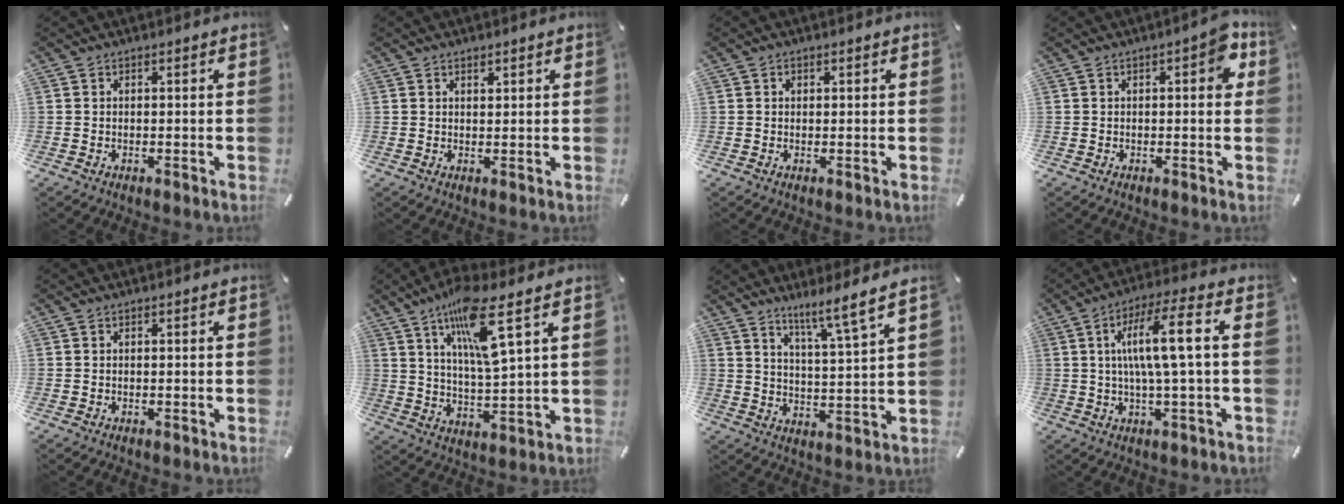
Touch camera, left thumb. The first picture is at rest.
{"total": 1.0, "force": [0.8, 0.6, 0.4], "torque": [0.000, -0.002, 0.013]}
{"total": 0.8, "force": [0.2, 0.7, 0.3], "torque": [0.001, 0.000, 0.002]}
{"total": 5.1, "force": [0.9, 2.2, 4.5], "torque": [-0.047, -0.002, 0.006]}
{"total": 0.0}
{"total": 13.7, "force": [7.7, 2.2, 11.2], "torque": [-0.214, -0.026, 0.123]}
{"total": 7.8, "force": [6.7, -0.2, 4.0], "torque": [-0.065, -0.052, 0.111]}
{"total": 12.4, "force": [1.7, 1.6, 12.1], "torque": [-0.224, 0.003, 0.021]}